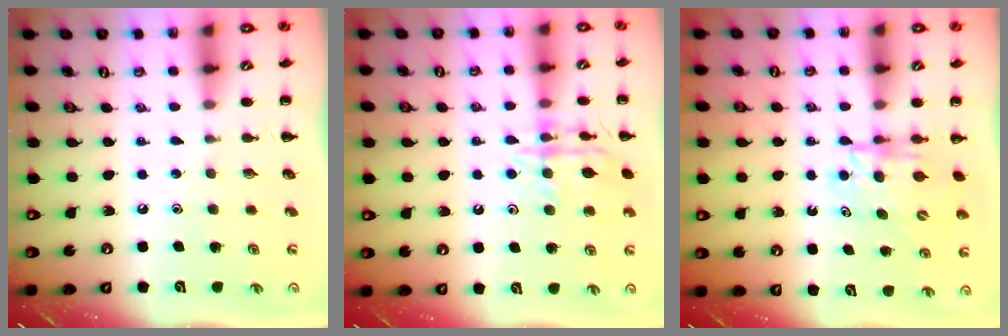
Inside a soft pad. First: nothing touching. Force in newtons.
{"total": 13.5, "press": 13.5, "slide": 0.8}
{"total": 5.3, "press": 5.3, "slide": 0.2}